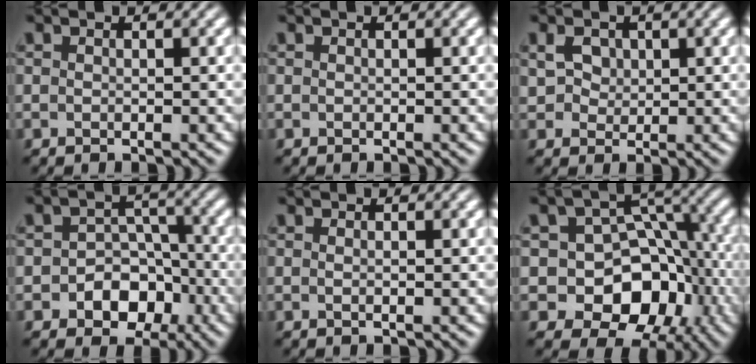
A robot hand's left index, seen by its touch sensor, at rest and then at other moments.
{"total": 0.0}
{"total": 2.0, "force": [1.0, 1.6, 0.7], "torque": [-0.012, 0.004, 0.019]}
{"total": 6.7, "force": [-2.8, 5.3, 3.0], "torque": [-0.004, 0.004, -0.060]}
{"total": 0.5, "force": [0.2, 0.0, 0.5], "torque": [-0.008, -0.001, 0.004]}
{"total": 12.1, "force": [-3.7, 9.8, 6.0], "torque": [-0.069, 0.018, -0.086]}